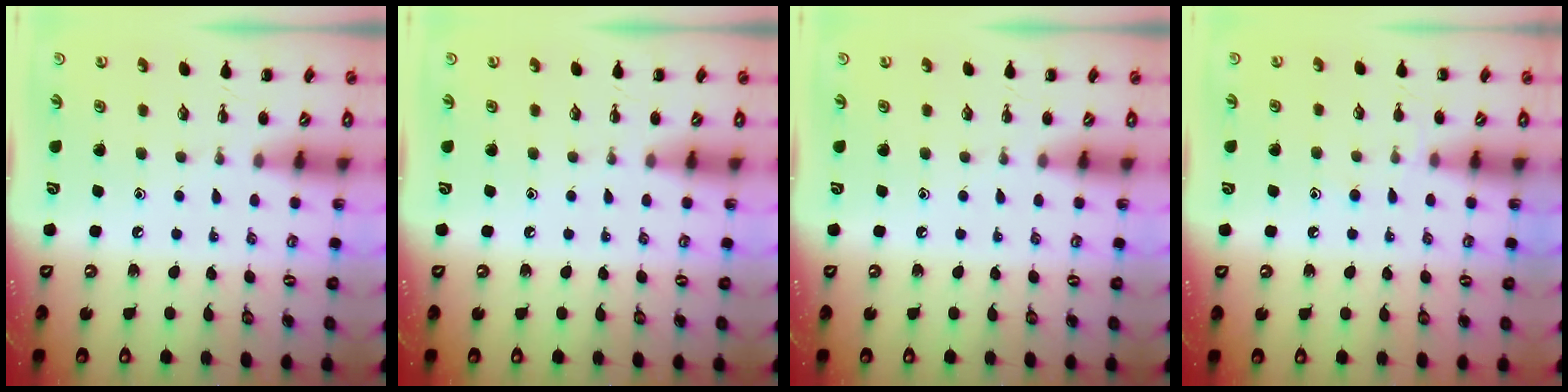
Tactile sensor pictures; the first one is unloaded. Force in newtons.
{"total": 0.0}
{"total": 0.0}
{"total": 5.6, "press": 5.2, "slide": 2.1}